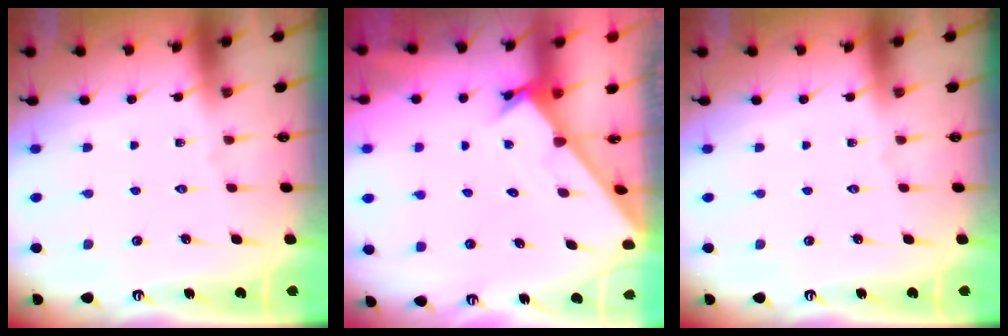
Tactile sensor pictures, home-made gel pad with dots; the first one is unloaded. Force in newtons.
{"total": 1.7, "press": 1.7, "slide": 0.1}
{"total": 0.0}